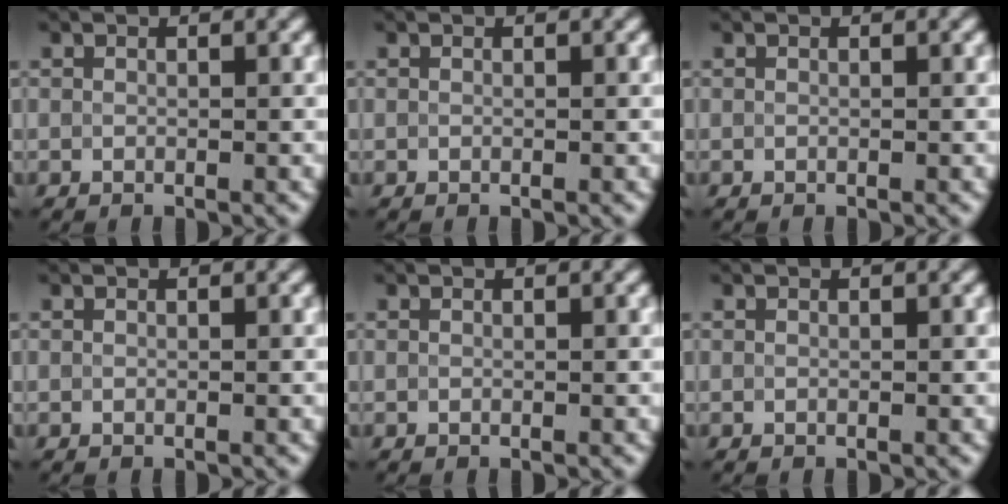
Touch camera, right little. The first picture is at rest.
{"total": 0.0}
{"total": 0.0}
{"total": 0.0}
{"total": 0.0}
{"total": 0.0}